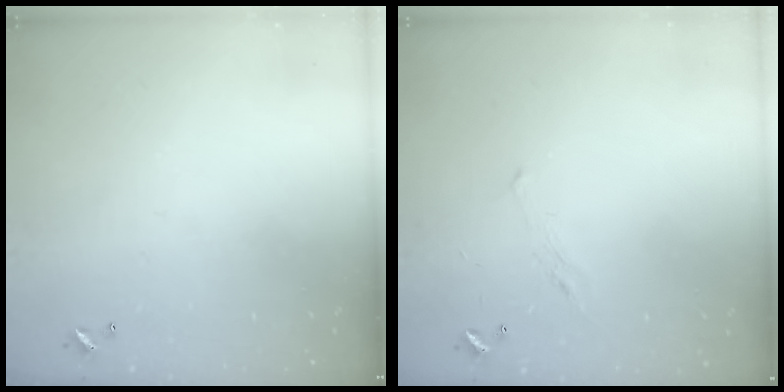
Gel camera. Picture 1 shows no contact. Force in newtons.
{"total": 0.8, "press": 0.1, "slide": 0.8}